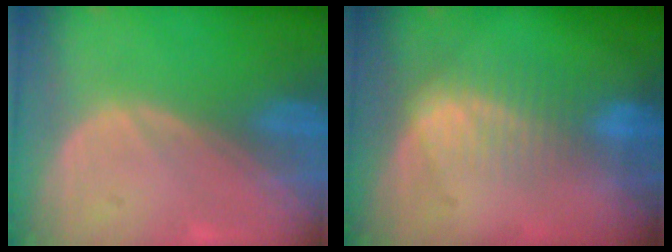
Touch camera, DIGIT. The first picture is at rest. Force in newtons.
{"total": 7.1, "press": 6.1, "slide": 3.7}